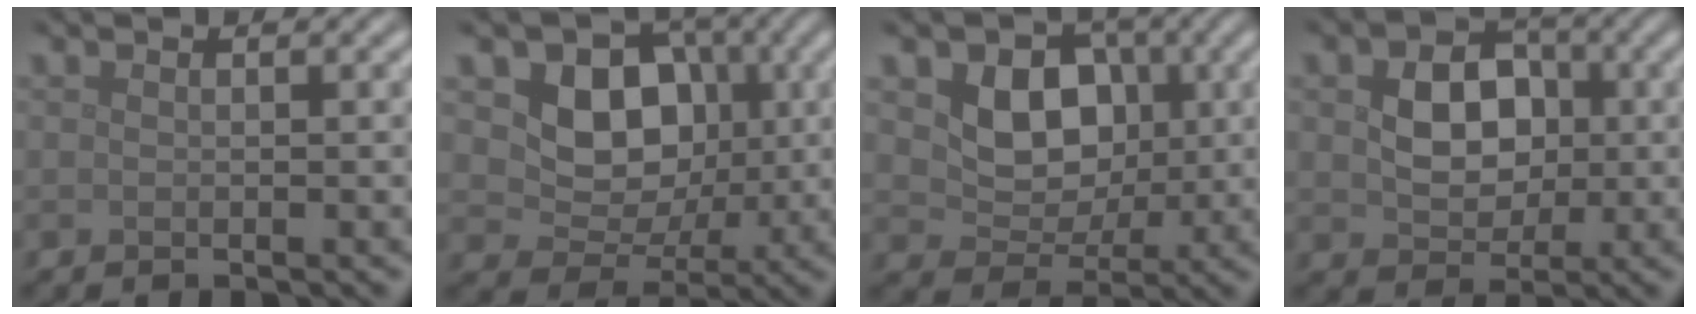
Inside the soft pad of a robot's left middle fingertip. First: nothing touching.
{"total": 6.7, "force": [1.2, 5.3, 3.9], "torque": [-0.058, -0.005, 0.011]}
{"total": 5.6, "force": [1.1, 4.4, 3.4], "torque": [-0.056, -0.007, 0.012]}
{"total": 5.4, "force": [0.5, 4.1, 3.4], "torque": [-0.066, 0.000, 0.004]}